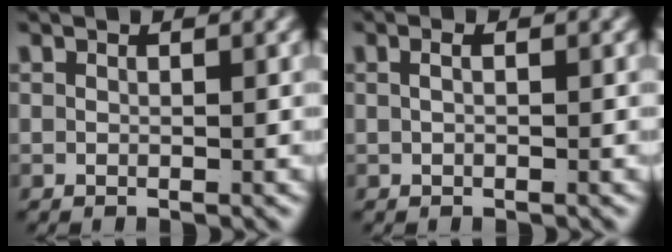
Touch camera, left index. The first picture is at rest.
{"total": 0.7, "force": [-0.1, -0.3, 0.6], "torque": [-0.008, 0.000, -0.001]}